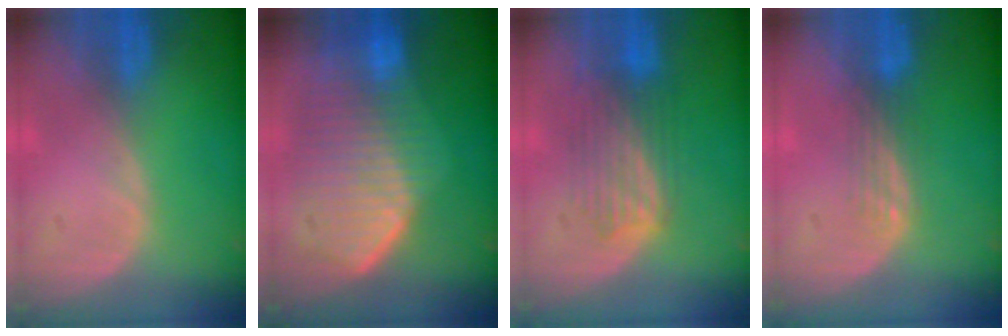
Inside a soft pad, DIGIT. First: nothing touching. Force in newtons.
{"total": 10.9, "press": 9.5, "slide": 5.3}
{"total": 6.1, "press": 6.1, "slide": 0.6}
{"total": 3.1, "press": 2.6, "slide": 1.7}